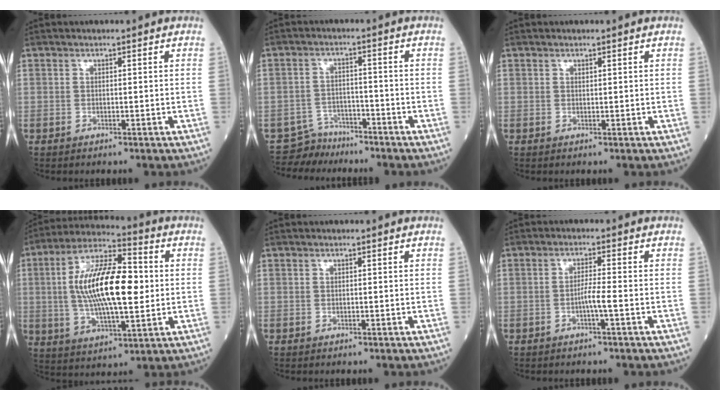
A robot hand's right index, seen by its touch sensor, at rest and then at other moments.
{"total": 4.6, "force": [-4.1, 1.6, -1.2], "torque": [0.018, 0.005, -0.075]}
{"total": 0.0}
{"total": 17.2, "force": [1.1, 5.4, 16.3], "torque": [-0.309, 0.015, 0.016]}
{"total": 0.0}
{"total": 2.5, "force": [-0.9, -0.4, 2.3], "torque": [-0.041, -0.001, -0.019]}